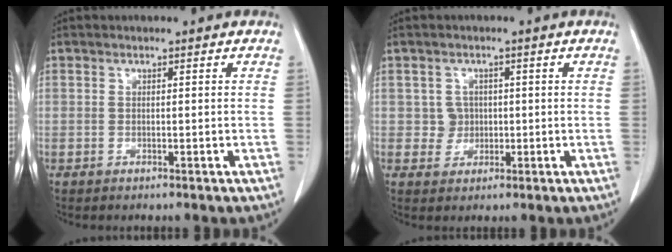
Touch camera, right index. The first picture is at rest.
{"total": 2.6, "force": [0.2, 2.6, 0.3], "torque": [0.002, 0.005, 0.004]}